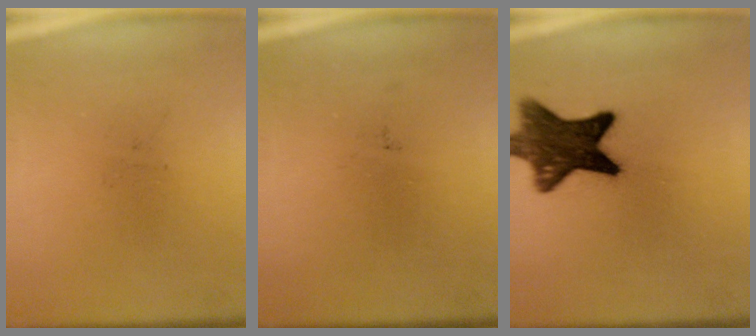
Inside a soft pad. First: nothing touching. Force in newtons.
{"total": 0.0}
{"total": 12.2}